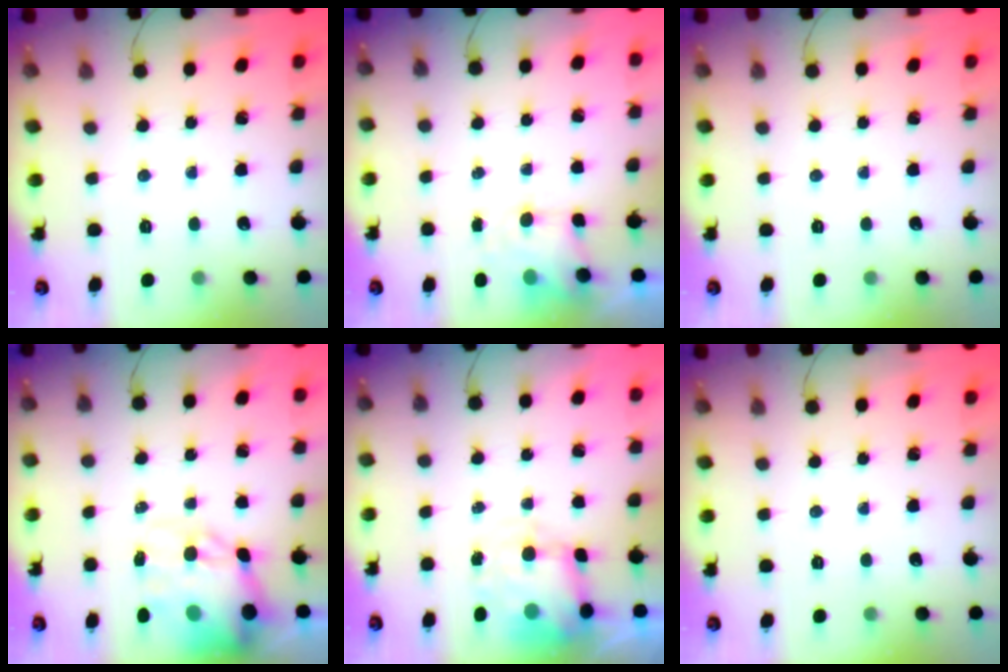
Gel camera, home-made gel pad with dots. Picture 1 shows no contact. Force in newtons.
{"total": 3.4, "press": 3.3, "slide": 0.8}
{"total": 0.0}
{"total": 16.2, "press": 15.6, "slide": 4.2}
{"total": 6.0, "press": 5.9, "slide": 0.8}
{"total": 0.0}